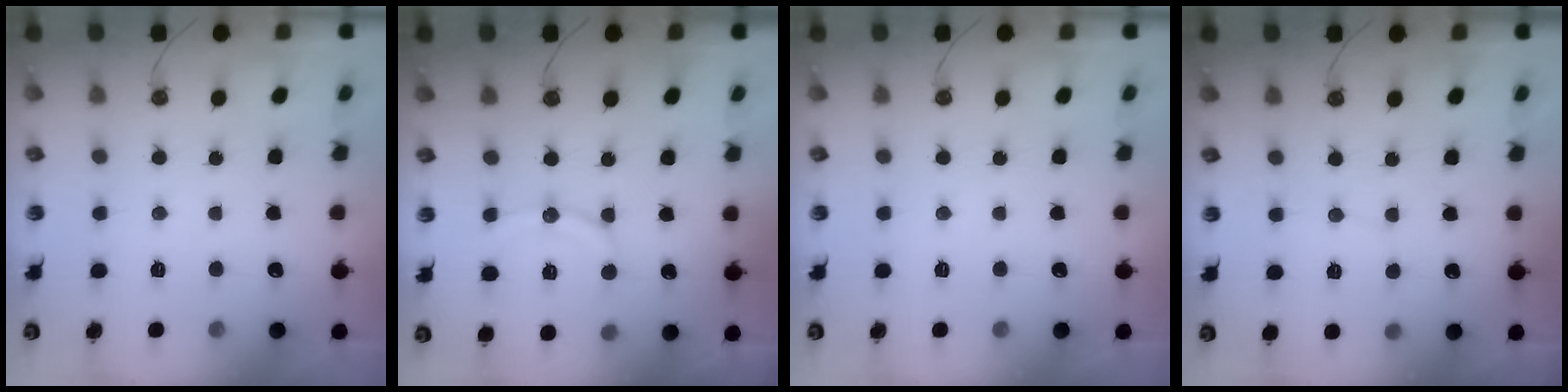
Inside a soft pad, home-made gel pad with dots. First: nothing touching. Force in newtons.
{"total": 10.6, "press": 10.2, "slide": 2.8}
{"total": 0.0}
{"total": 2.0, "press": 2.0, "slide": 0.2}